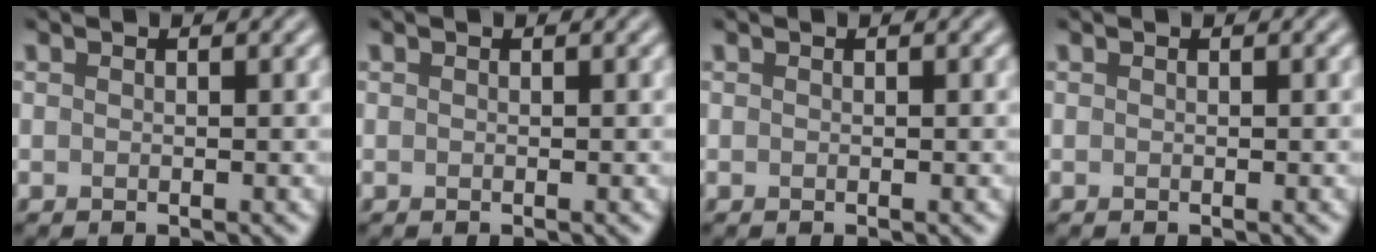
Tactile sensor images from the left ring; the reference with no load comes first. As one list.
[{"total": 0.0}, {"total": 0.0}, {"total": 0.0}]